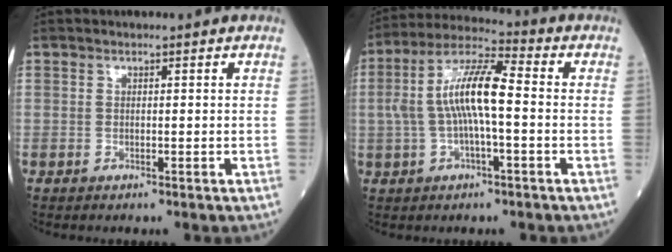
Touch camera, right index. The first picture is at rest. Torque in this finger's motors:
{"motor_torque": [1.89, 0.07, 0.91, 0.21]}